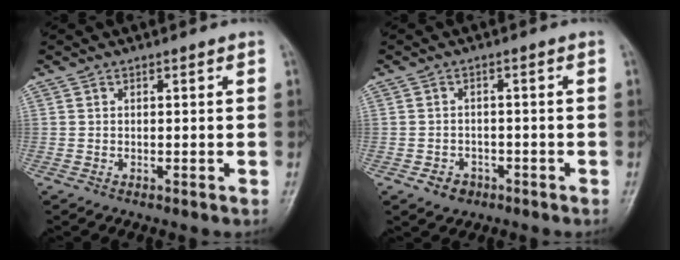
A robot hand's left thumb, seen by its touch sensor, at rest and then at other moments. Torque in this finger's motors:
{"motor_torque": [0.09, 0.19, 0.15, -0.01, 0.00]}